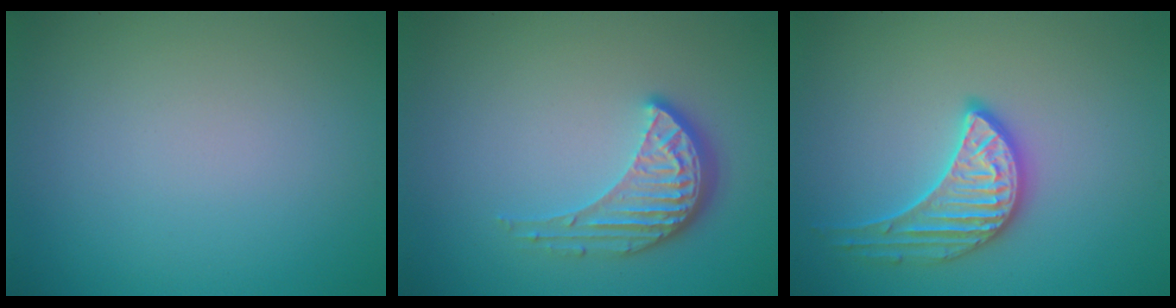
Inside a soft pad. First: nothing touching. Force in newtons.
{"total": 4.1, "press": 3.1, "slide": 2.7}
{"total": 3.3, "press": 3.3, "slide": 0.3}